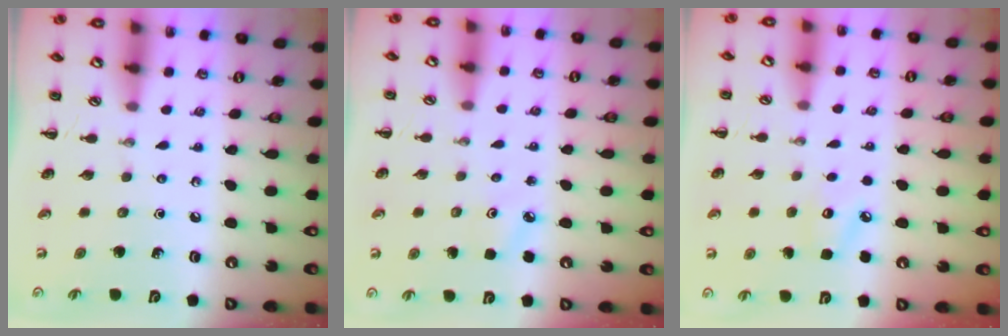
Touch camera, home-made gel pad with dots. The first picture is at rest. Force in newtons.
{"total": 3.3, "press": 3.1, "slide": 1.0}
{"total": 4.3, "press": 4.2, "slide": 1.2}